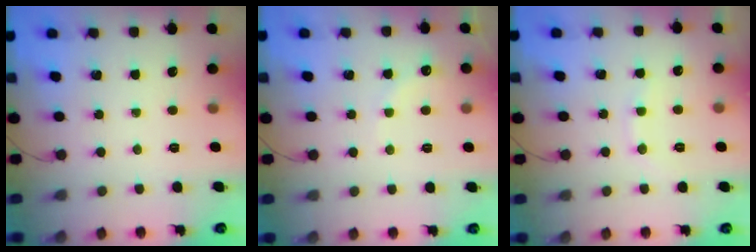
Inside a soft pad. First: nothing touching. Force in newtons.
{"total": 5.7, "press": 5.6, "slide": 1.1}
{"total": 7.1, "press": 6.9, "slide": 1.5}